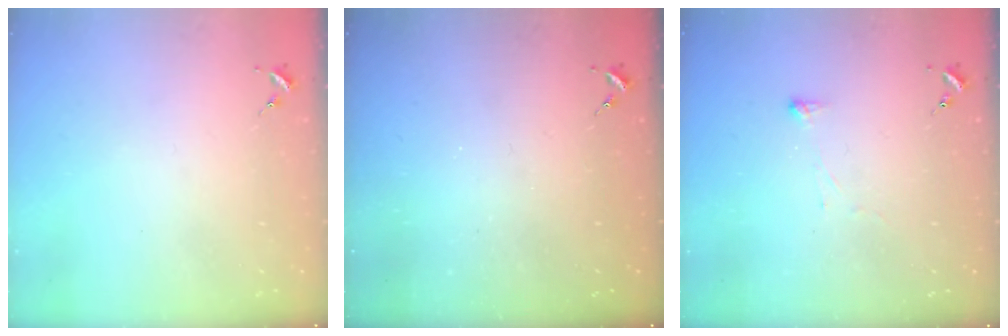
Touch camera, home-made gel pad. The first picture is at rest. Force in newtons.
{"total": 0.0}
{"total": 2.9, "press": 2.9, "slide": 0.4}